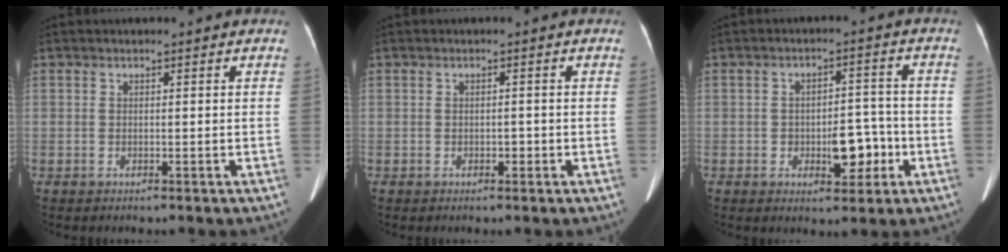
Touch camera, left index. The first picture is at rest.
{"total": 0.9, "force": [-0.3, 0.5, 0.6], "torque": [-0.008, 0.002, -0.005]}
{"total": 6.0, "force": [-2.0, 3.3, 4.7], "torque": [-0.060, 0.015, -0.022]}